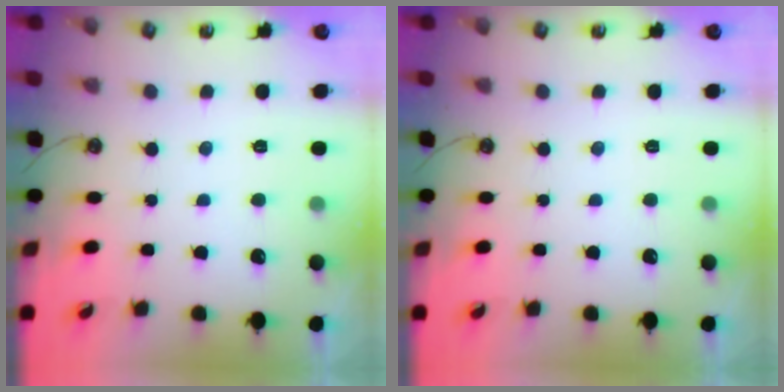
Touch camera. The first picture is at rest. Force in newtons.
{"total": 0.0}